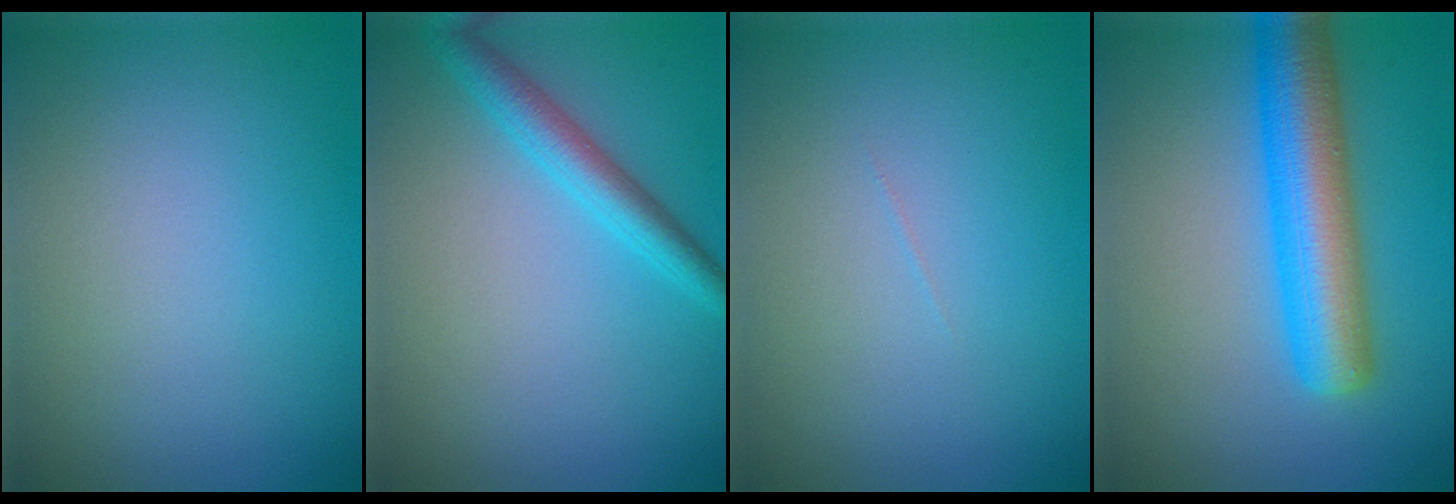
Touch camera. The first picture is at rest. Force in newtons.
{"total": 3.1, "press": 3.1, "slide": 0.1}
{"total": 0.0}
{"total": 7.6, "press": 7.6, "slide": 0.2}